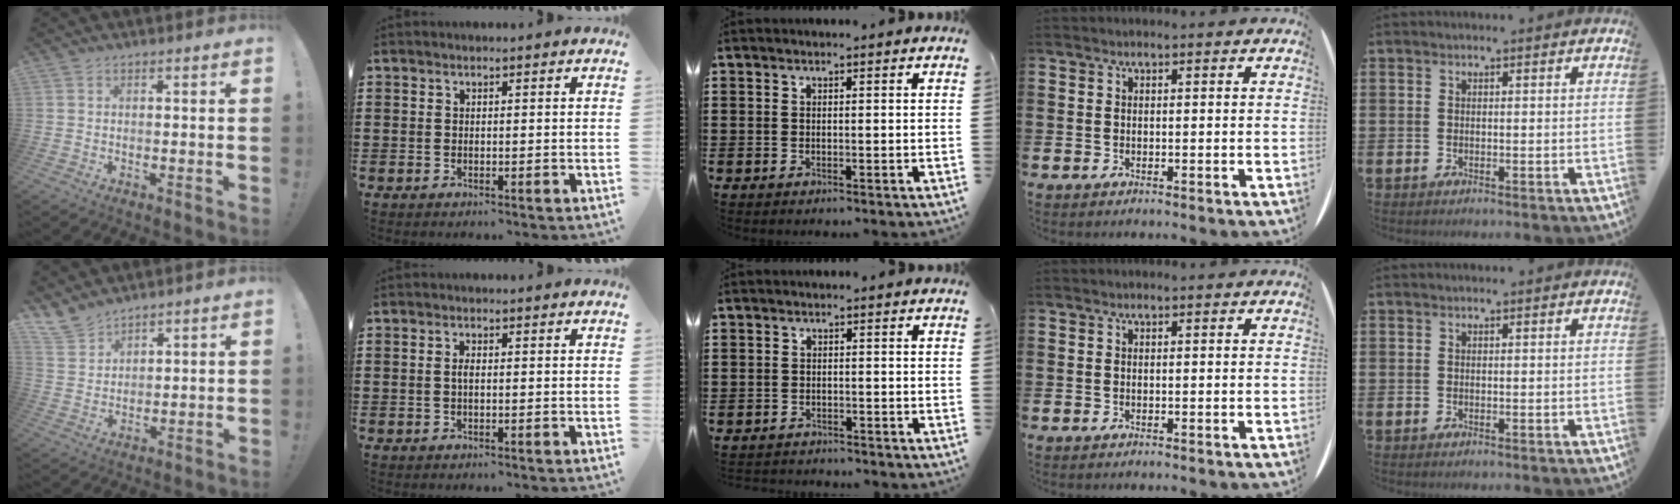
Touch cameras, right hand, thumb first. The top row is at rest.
{"thumb": {"total": 6.5, "force": [5.7, 2.8, 1.4], "torque": [-0.035, -0.036, 0.112]}, "index": {"total": 1.2, "force": [-0.1, 0.4, 1.1], "torque": [-0.022, -0.001, -0.002]}, "middle": {"total": 1.8, "force": [-1.7, 0.4, -0.3], "torque": [0.000, 0.001, -0.040]}}